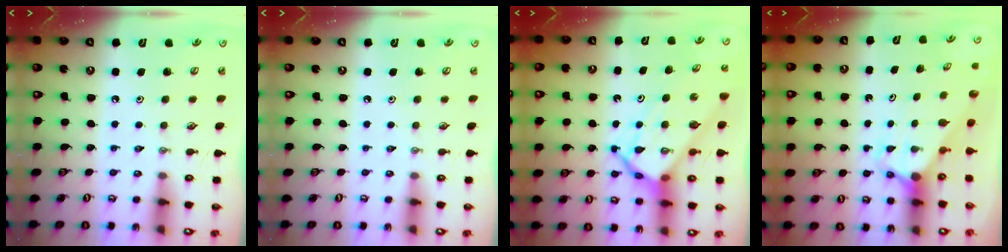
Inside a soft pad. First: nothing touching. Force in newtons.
{"total": 0.0}
{"total": 9.5, "press": 9.4, "slide": 0.7}
{"total": 2.7, "press": 2.7, "slide": 0.0}